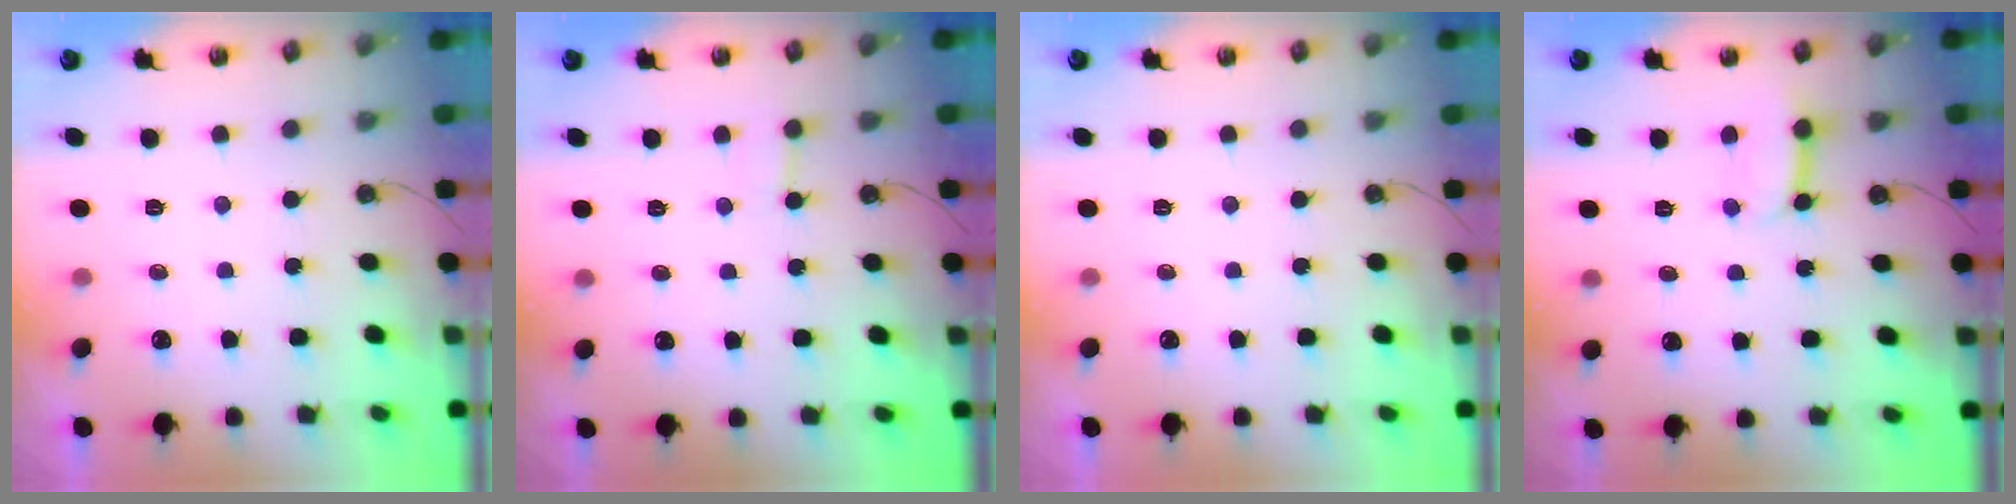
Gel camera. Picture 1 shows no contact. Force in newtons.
{"total": 3.5, "press": 3.5, "slide": 0.3}
{"total": 0.0}
{"total": 7.9, "press": 7.8, "slide": 0.9}